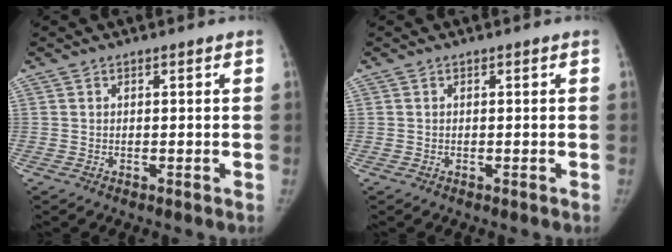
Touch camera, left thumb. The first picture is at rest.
{"total": 0.0}